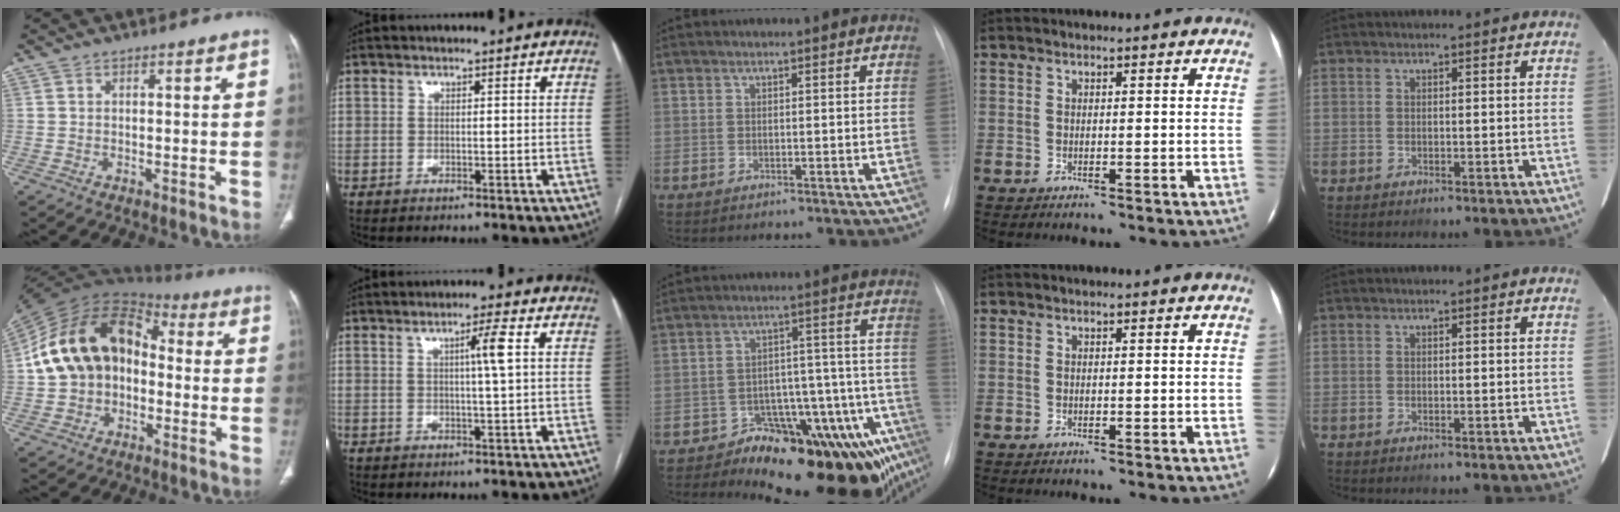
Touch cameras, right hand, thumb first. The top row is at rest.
{"thumb": {"total": 18.1, "force": [-0.5, 13.5, 11.9], "torque": [-0.196, 0.045, -0.019]}, "index": {"total": 3.6, "force": [0.8, -0.7, 3.4], "torque": [-0.060, 0.000, 0.012]}, "middle": {"total": 16.6, "force": [-10.8, 4.5, 11.8], "torque": [-0.070, 0.057, -0.146]}}